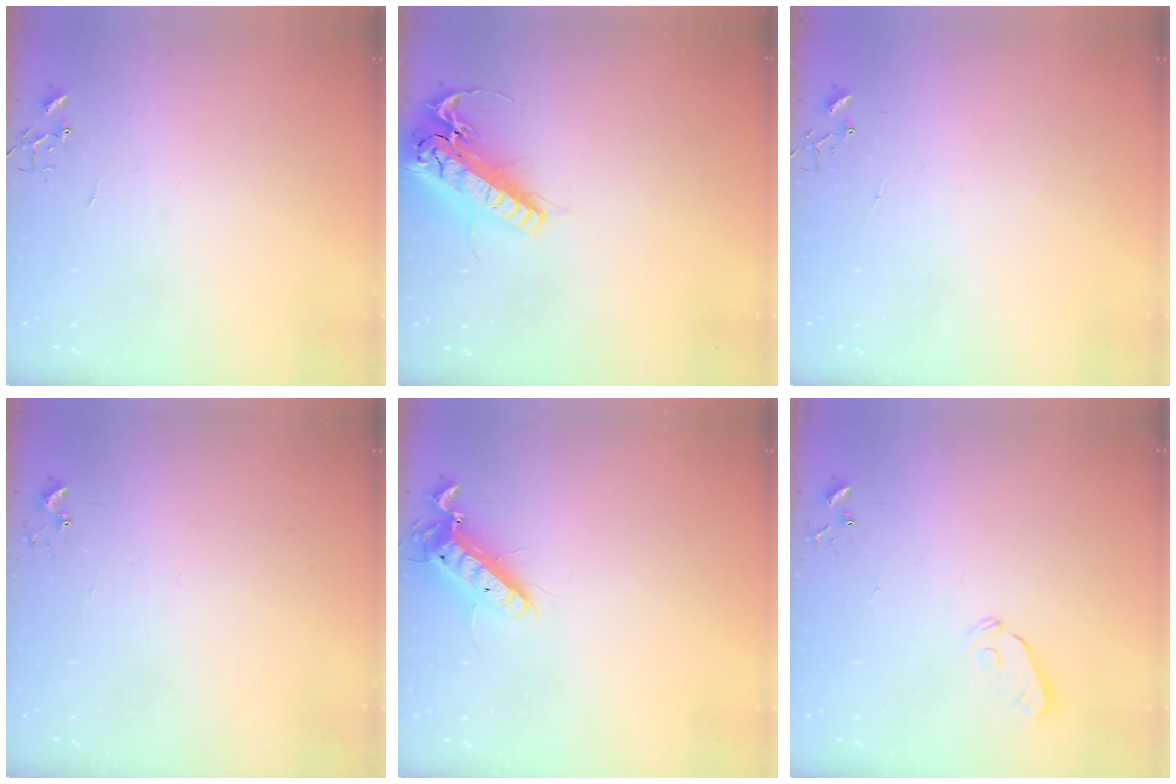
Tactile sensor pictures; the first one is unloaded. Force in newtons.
{"total": 21.0, "press": 20.7, "slide": 3.7}
{"total": 3.9, "press": 3.9, "slide": 0.4}
{"total": 5.5, "press": 5.4, "slide": 0.4}
{"total": 11.9, "press": 11.7, "slide": 2.2}
{"total": 6.1, "press": 6.1, "slide": 0.5}